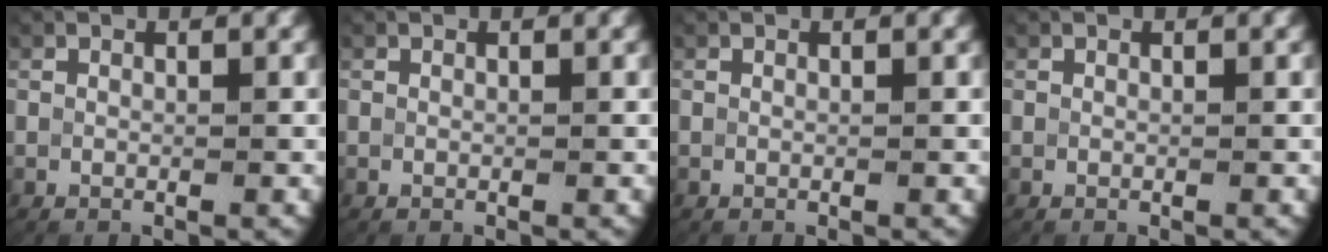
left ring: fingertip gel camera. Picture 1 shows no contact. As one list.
[{"total": 0.0}, {"total": 0.7, "force": [0.0, -0.6, -0.3], "torque": [0.001, -0.009, 0.009]}, {"total": 0.0}]